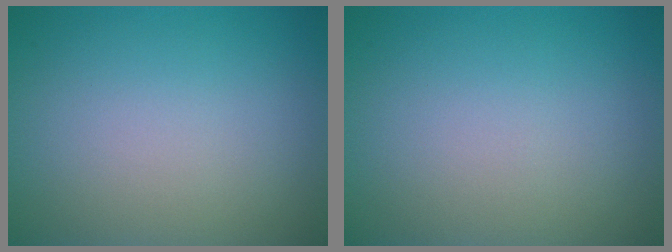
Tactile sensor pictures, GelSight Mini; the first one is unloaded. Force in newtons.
{"total": 0.0}